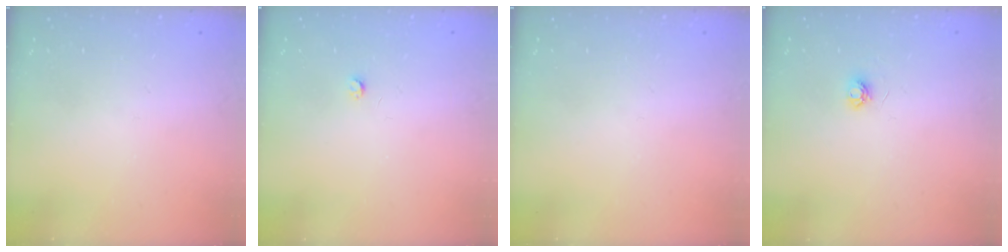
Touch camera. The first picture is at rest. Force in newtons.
{"total": 2.5, "press": 2.5, "slide": 0.4}
{"total": 0.0}
{"total": 4.7, "press": 4.6, "slide": 0.6}